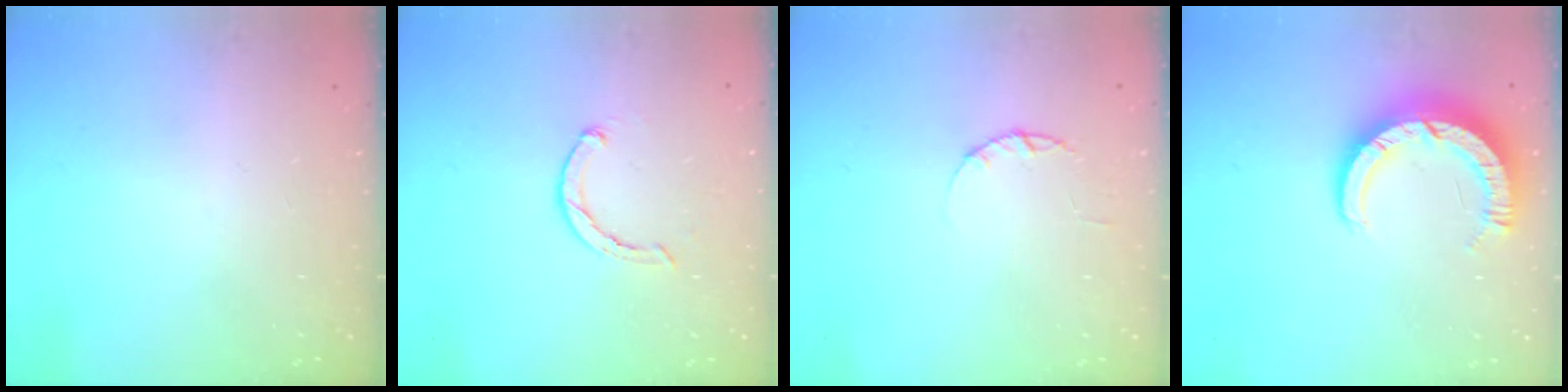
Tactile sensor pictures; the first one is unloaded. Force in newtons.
{"total": 1.5, "press": 1.5, "slide": 0.3}
{"total": 1.7, "press": 1.7, "slide": 0.3}
{"total": 9.2, "press": 9.2, "slide": 0.7}